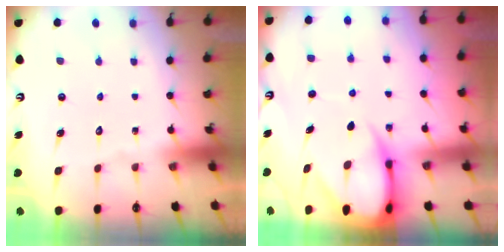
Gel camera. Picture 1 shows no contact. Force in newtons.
{"total": 9.0, "press": 8.9, "slide": 1.0}